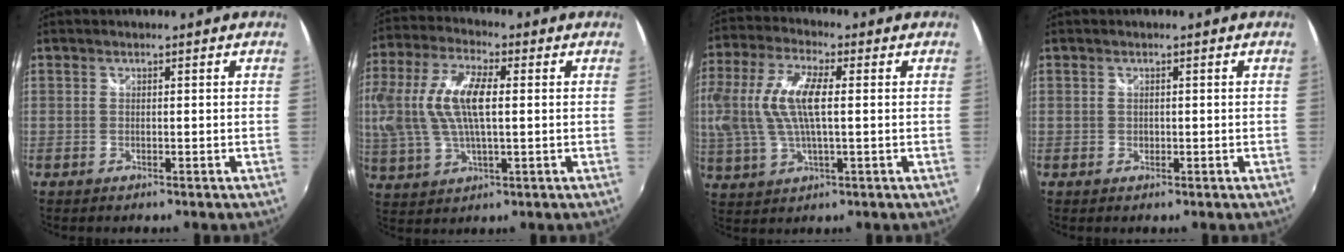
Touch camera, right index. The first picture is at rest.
{"total": 16.4, "force": [1.7, 7.0, 14.8], "torque": [-0.298, 0.007, 0.032]}
{"total": 15.1, "force": [1.2, 5.8, 13.9], "torque": [-0.279, 0.006, 0.023]}
{"total": 0.8, "force": [0.1, 0.7, 0.3], "torque": [-0.003, 0.000, 0.001]}